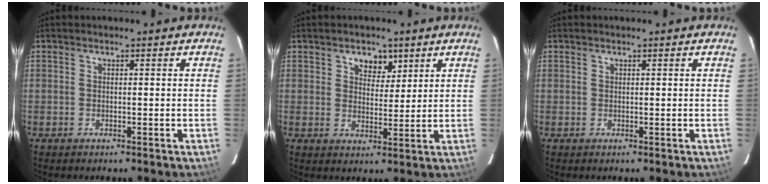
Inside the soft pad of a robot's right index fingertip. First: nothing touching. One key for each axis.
{"total": 4.7, "fx": 2.7, "fy": 3.3, "fz": 2.0, "tx": -0.021, "ty": -0.003, "tz": 0.045}
{"total": 0.0}